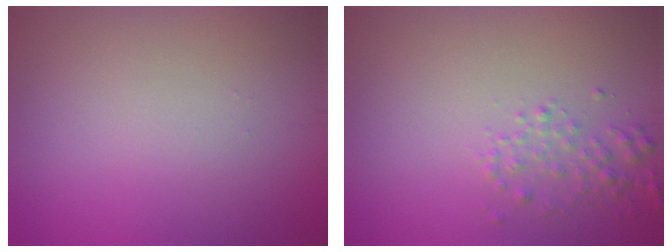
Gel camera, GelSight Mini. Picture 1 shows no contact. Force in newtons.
{"total": 1.8, "press": 1.8, "slide": 0.1}